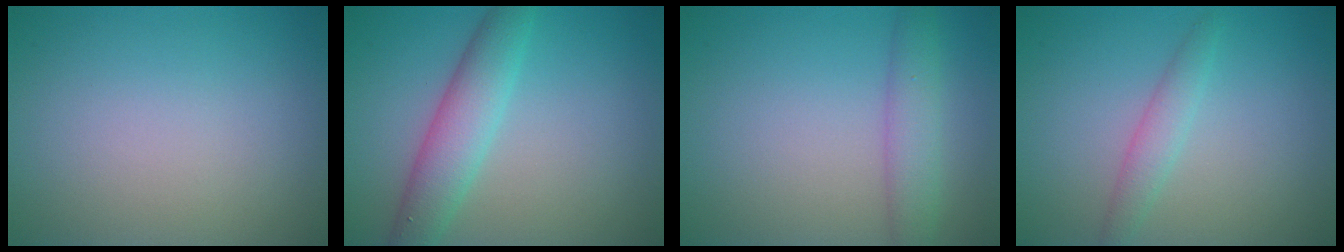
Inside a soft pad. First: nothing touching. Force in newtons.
{"total": 4.3, "press": 4.3, "slide": 0.2}
{"total": 3.0, "press": 3.0, "slide": 0.2}
{"total": 1.9, "press": 1.9, "slide": 0.1}